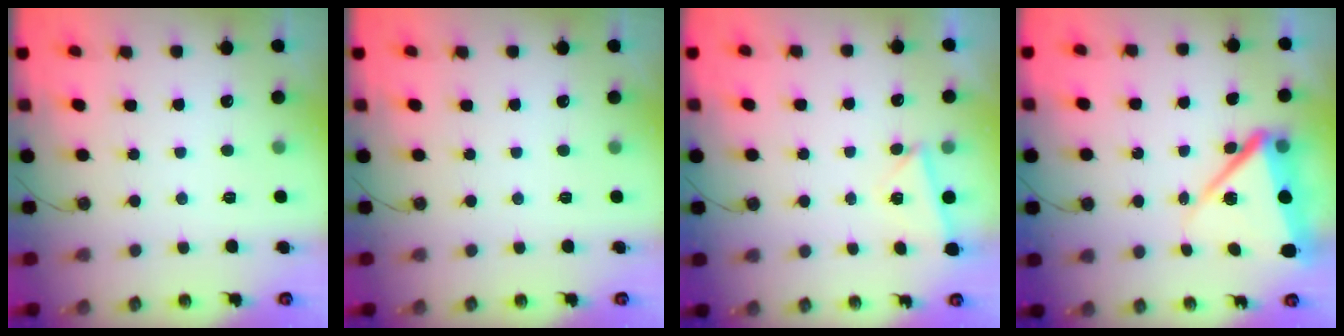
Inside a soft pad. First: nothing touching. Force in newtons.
{"total": 0.0}
{"total": 3.8, "press": 3.0, "slide": 2.3}
{"total": 10.1, "press": 10.1, "slide": 0.9}